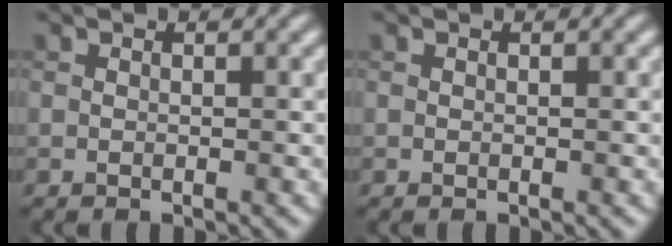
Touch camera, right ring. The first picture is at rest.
{"total": 0.0}